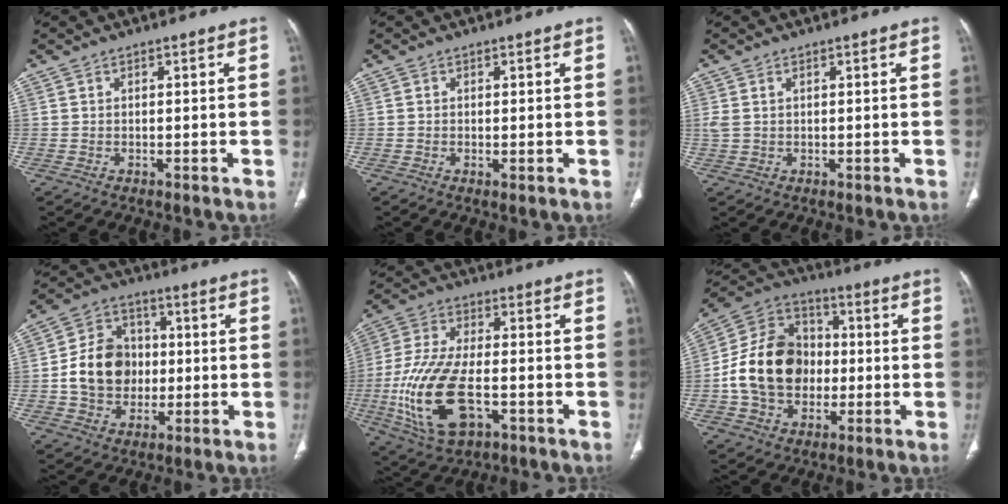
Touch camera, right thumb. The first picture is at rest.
{"total": 0.9, "force": [-0.2, 0.3, 0.8], "torque": [-0.020, -0.005, -0.002]}
{"total": 2.3, "force": [0.6, 1.5, 1.7], "torque": [-0.055, 0.013, 0.021]}
{"total": 13.1, "force": [-0.6, 10.8, 7.4], "torque": [-0.102, 0.021, -0.012]}
{"total": 17.8, "force": [-4.7, 8.9, 14.7], "torque": [-0.310, 0.011, -0.075]}
{"total": 18.0, "force": [-1.5, 14.0, 11.2], "torque": [-0.169, 0.032, -0.029]}